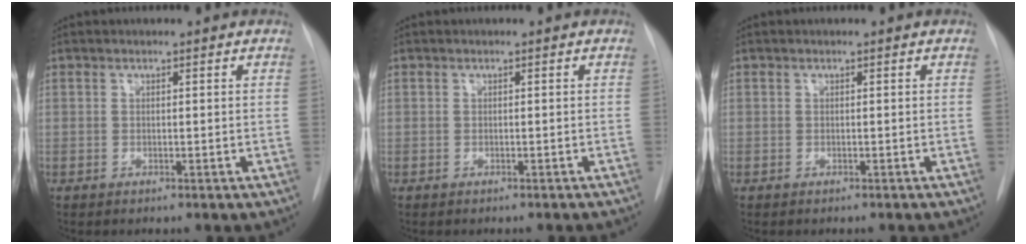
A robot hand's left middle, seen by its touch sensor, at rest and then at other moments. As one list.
[{"total": 1.7, "force": [-1.6, 0.0, 0.6], "torque": [-0.010, 0.000, -0.019]}, {"total": 1.0, "force": [-0.9, 0.0, 0.4], "torque": [-0.005, 0.001, -0.013]}]